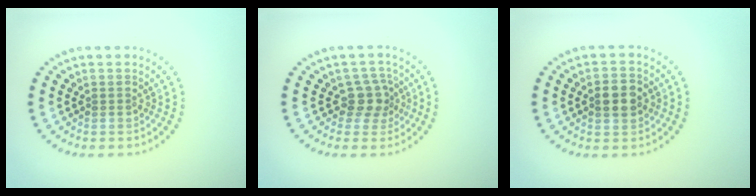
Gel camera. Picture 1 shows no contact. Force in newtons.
{"total": 2.5, "press": 1.9, "slide": 1.6}
{"total": 3.4, "press": 3.4, "slide": 0.1}